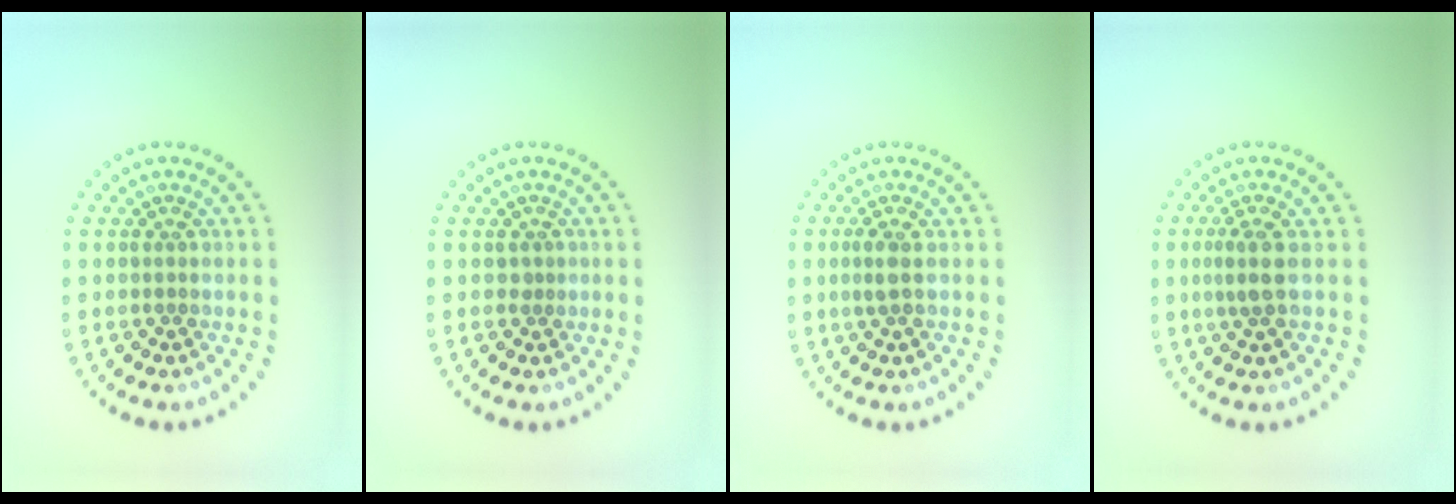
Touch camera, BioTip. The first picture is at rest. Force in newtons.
{"total": 0.5, "press": 0.2, "slide": 0.5}
{"total": 1.2, "press": 1.1, "slide": 0.5}
{"total": 1.9, "press": 1.6, "slide": 1.0}